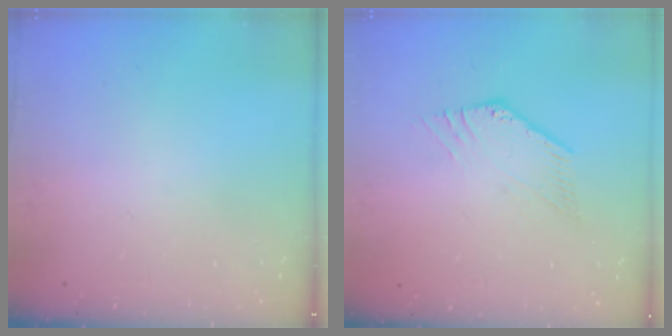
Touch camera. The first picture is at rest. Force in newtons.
{"total": 0.0}